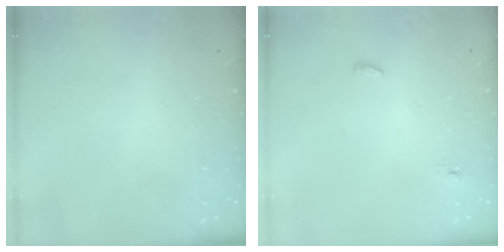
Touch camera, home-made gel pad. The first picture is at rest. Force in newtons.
{"total": 3.6, "press": 3.4, "slide": 1.0}